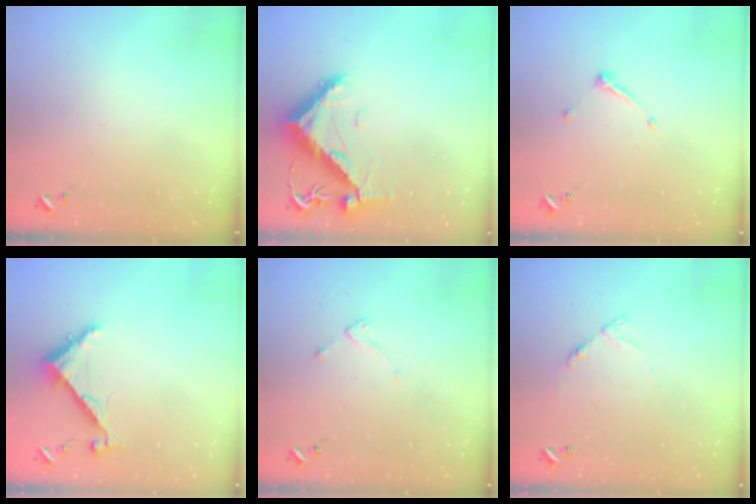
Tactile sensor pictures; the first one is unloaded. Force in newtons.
{"total": 11.0, "press": 10.9, "slide": 1.0}
{"total": 5.9, "press": 5.9, "slide": 0.6}
{"total": 6.9, "press": 6.9, "slide": 0.6}
{"total": 2.2, "press": 2.1, "slide": 0.4}
{"total": 6.8, "press": 6.8, "slide": 0.5}